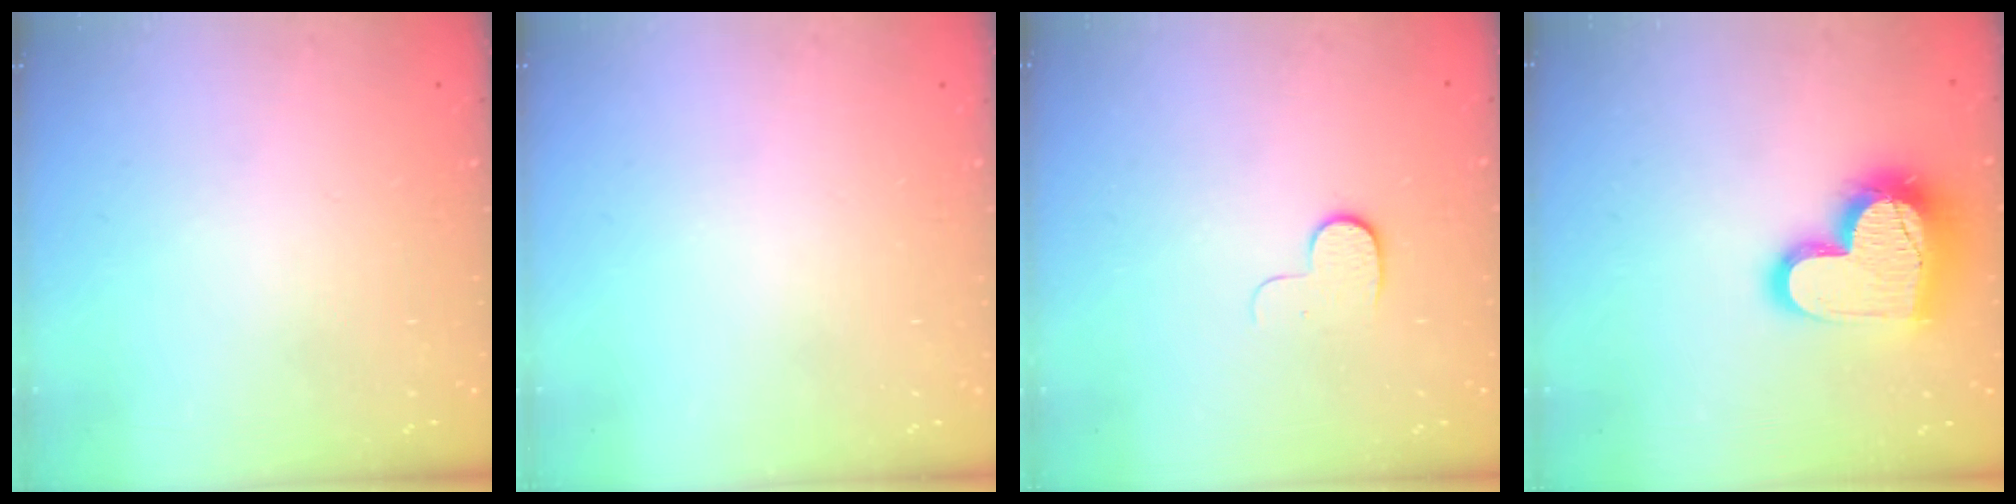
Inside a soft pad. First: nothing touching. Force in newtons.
{"total": 0.0}
{"total": 5.5, "press": 5.4, "slide": 0.8}
{"total": 18.5, "press": 18.4, "slide": 1.6}